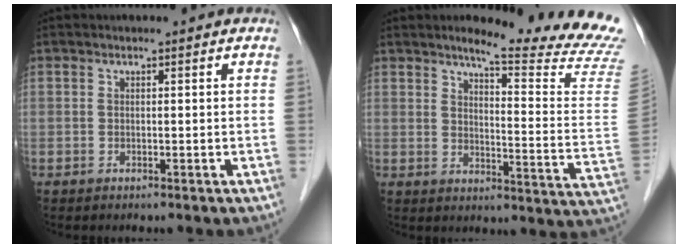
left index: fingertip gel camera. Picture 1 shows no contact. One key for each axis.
{"total": 17.3, "fx": 15.9, "fy": -1.8, "fz": 6.5, "tx": -0.099, "ty": -0.123, "tz": 0.181}